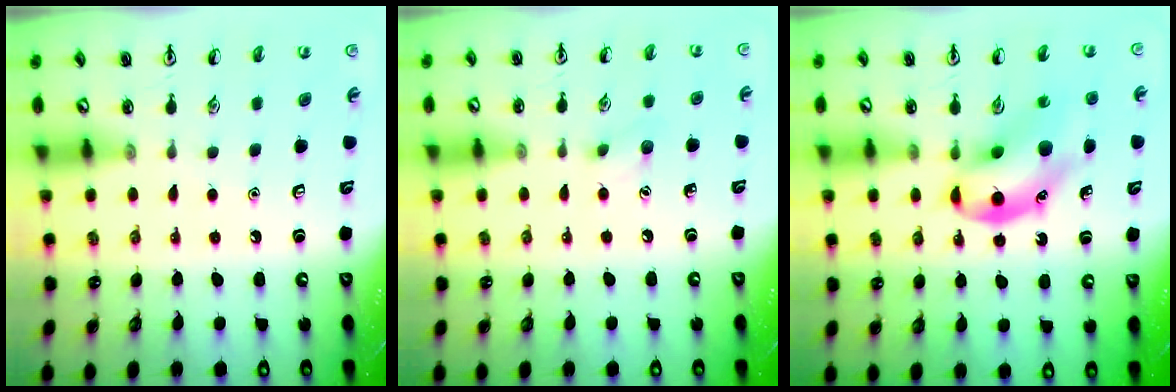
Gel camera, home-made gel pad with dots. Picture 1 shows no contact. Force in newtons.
{"total": 5.7, "press": 5.5, "slide": 1.7}
{"total": 11.6, "press": 11.2, "slide": 3.1}